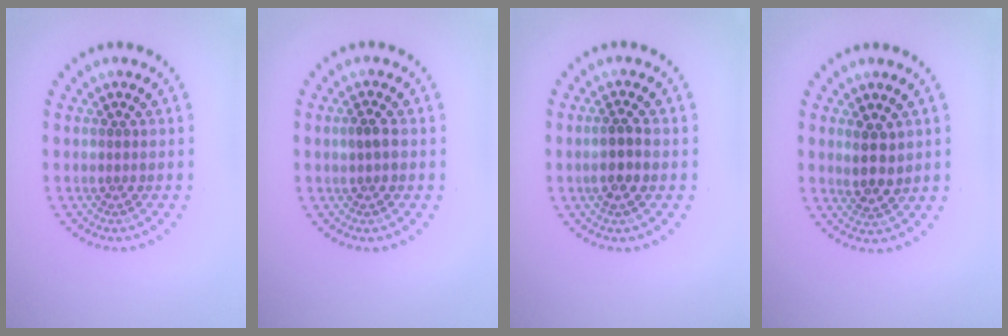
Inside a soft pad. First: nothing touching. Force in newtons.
{"total": 1.2, "press": 1.2, "slide": 0.2}
{"total": 2.3, "press": 2.2, "slide": 0.7}
{"total": 2.5, "press": 2.2, "slide": 1.1}